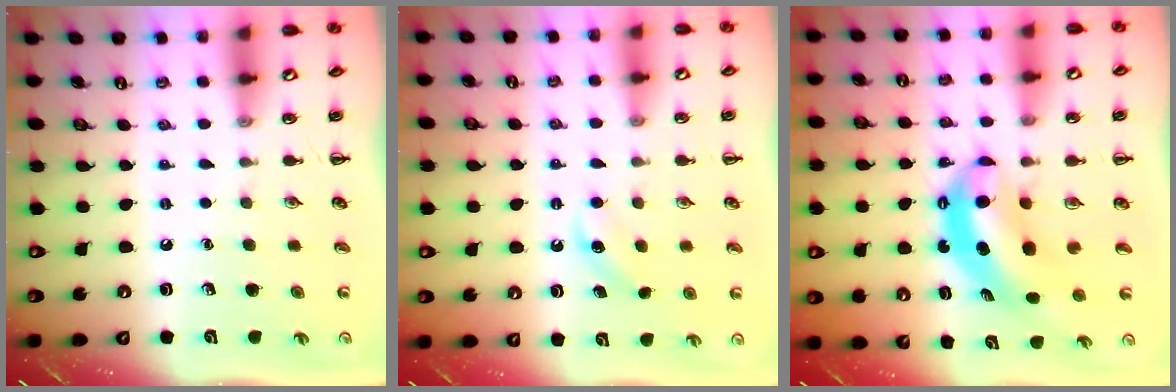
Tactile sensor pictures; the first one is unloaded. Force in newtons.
{"total": 3.9, "press": 3.8, "slide": 1.0}
{"total": 6.2, "press": 6.1, "slide": 1.2}